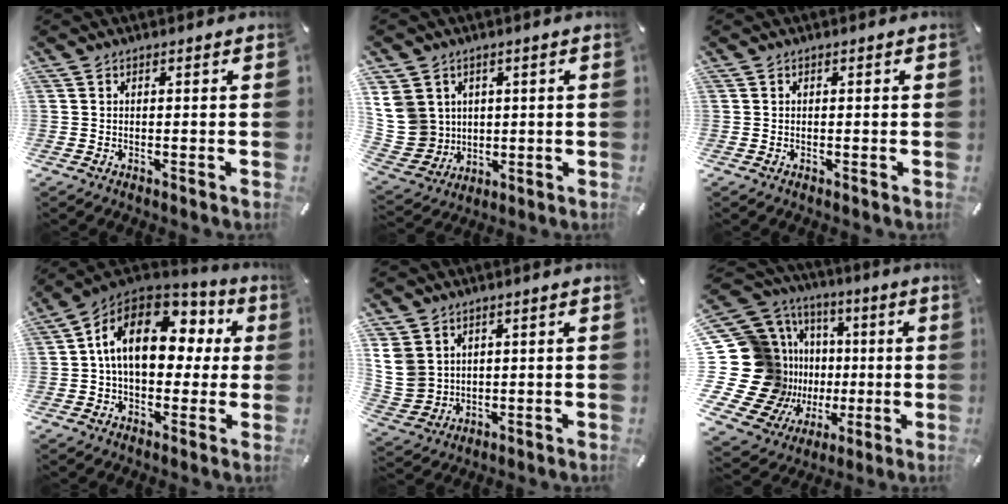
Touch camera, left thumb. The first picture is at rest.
{"total": 10.5, "force": [2.7, 9.7, 2.9], "torque": [-0.091, -0.020, 0.055]}
{"total": 0.0}
{"total": 17.9, "force": [4.0, 11.6, 13.0], "torque": [-0.231, -0.005, 0.067]}
{"total": 8.4, "force": [3.0, 7.6, 2.2], "torque": [-0.072, -0.014, 0.060]}
{"total": 26.5, "force": [-0.7, 21.7, 15.2], "torque": [-0.291, -0.048, 0.051]}